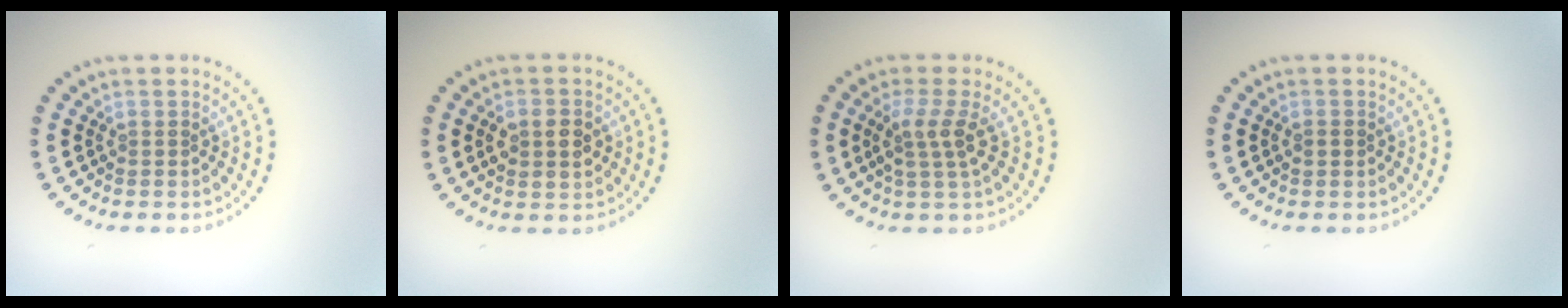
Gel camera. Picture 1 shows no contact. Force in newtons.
{"total": 3.6, "press": 3.6, "slide": 0.2}
{"total": 2.5, "press": 2.0, "slide": 1.6}
{"total": 1.0, "press": 1.0, "slide": 0.0}